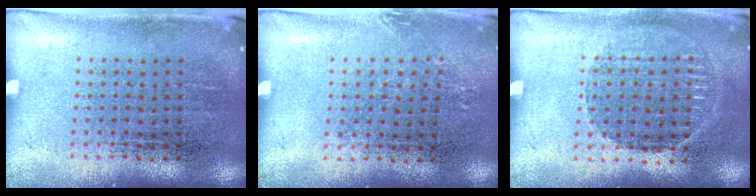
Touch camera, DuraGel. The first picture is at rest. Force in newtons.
{"total": 0.8, "press": 0.7, "slide": 0.3}
{"total": 1.0, "press": 1.0, "slide": 0.2}